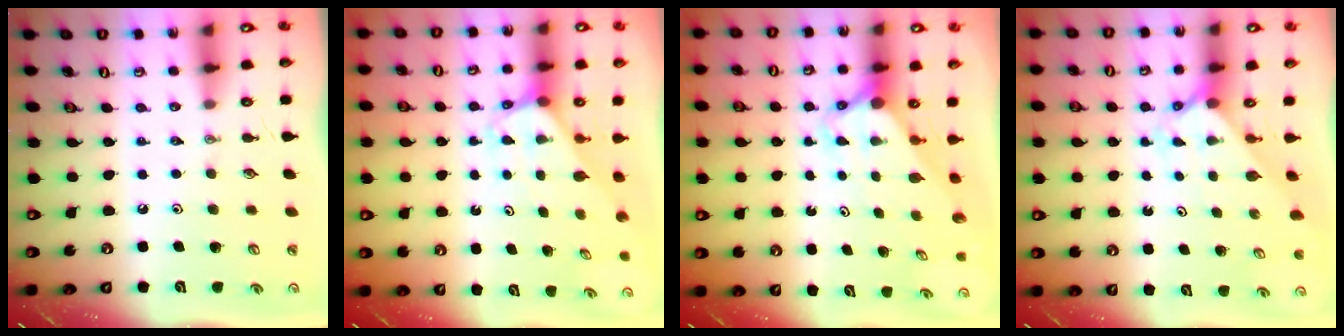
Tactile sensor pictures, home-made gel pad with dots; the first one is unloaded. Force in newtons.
{"total": 2.5, "press": 2.5, "slide": 0.1}
{"total": 3.0, "press": 3.0, "slide": 0.3}
{"total": 1.9, "press": 1.9, "slide": 0.2}